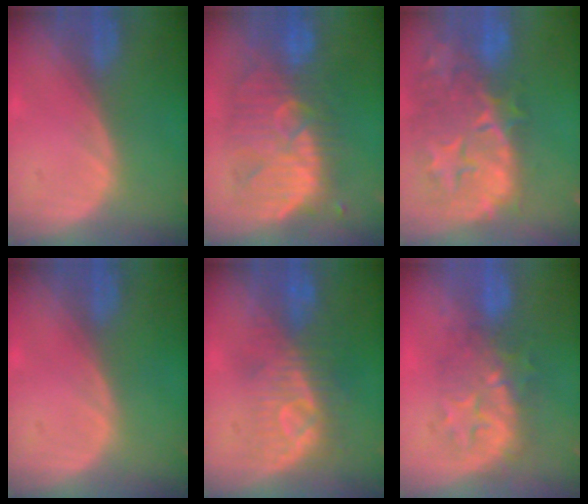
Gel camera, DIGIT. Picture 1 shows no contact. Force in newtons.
{"total": 10.5, "press": 10.2, "slide": 2.6}
{"total": 14.7, "press": 11.9, "slide": 8.6}
{"total": 0.0}
{"total": 8.2, "press": 7.8, "slide": 2.5}
{"total": 7.8, "press": 7.5, "slide": 2.1}